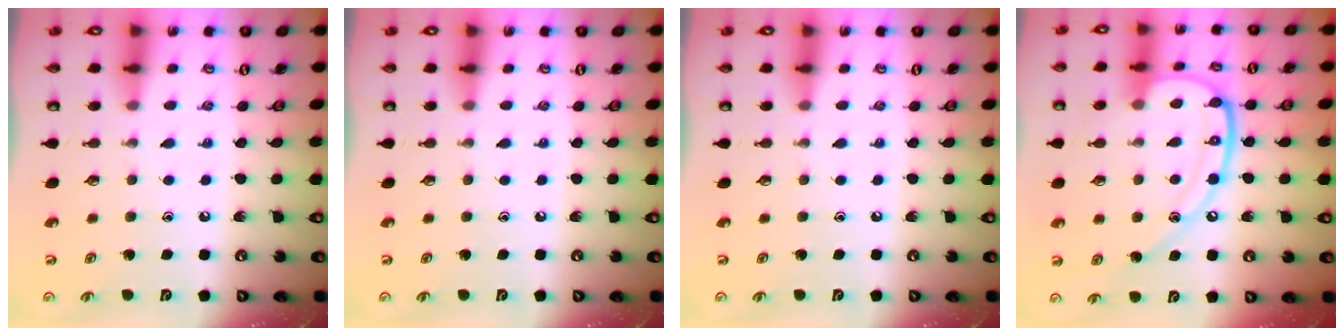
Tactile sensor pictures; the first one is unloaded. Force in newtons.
{"total": 0.0}
{"total": 0.0}
{"total": 14.5, "press": 14.5, "slide": 0.8}